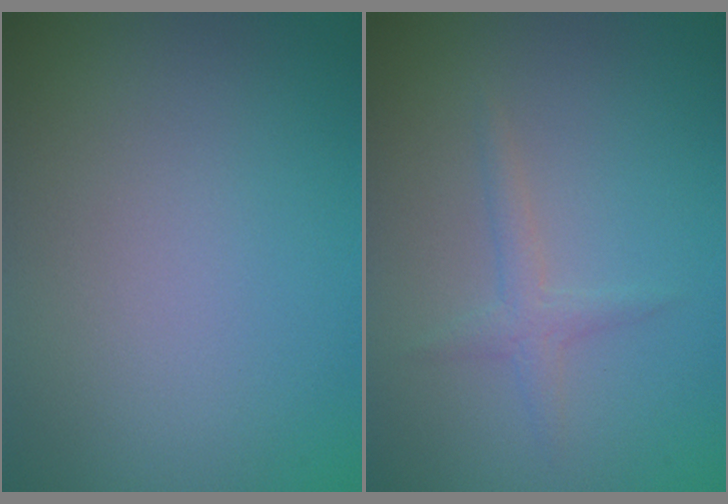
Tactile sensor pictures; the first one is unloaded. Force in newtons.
{"total": 1.5, "press": 1.5, "slide": 0.0}